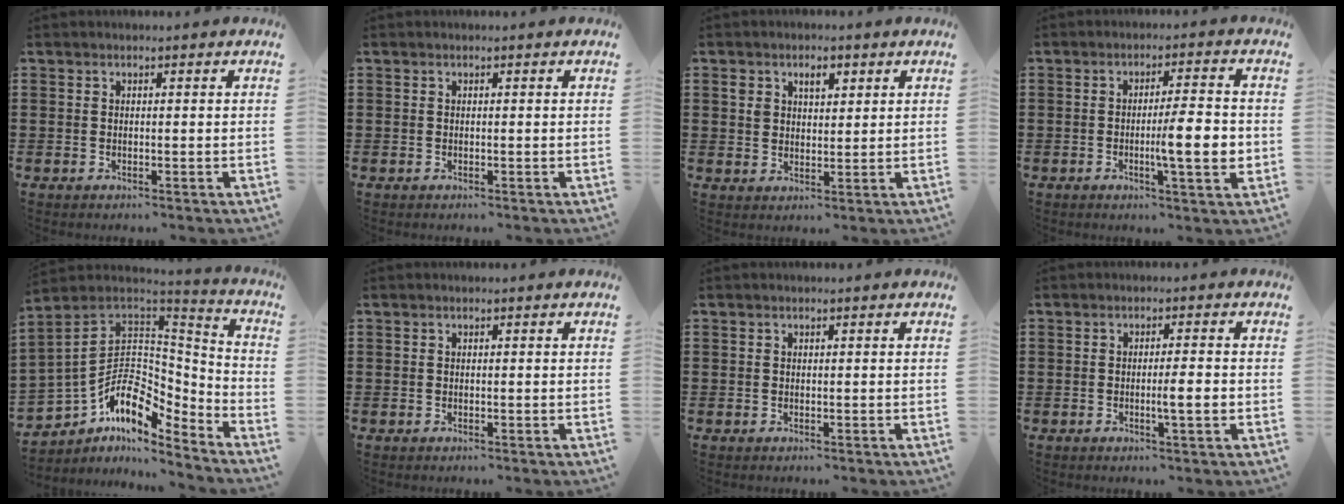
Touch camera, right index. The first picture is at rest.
{"total": 0.0}
{"total": 3.3, "force": [1.7, 2.2, 1.7], "torque": [-0.035, 0.008, 0.027]}
{"total": 7.7, "force": [-1.2, 1.1, 7.5], "torque": [-0.109, -0.008, -0.023]}
{"total": 9.6, "force": [-3.3, 6.5, 6.2], "torque": [-0.120, -0.020, -0.063]}
{"total": 0.0}
{"total": 0.0}
{"total": 3.5, "force": [-0.7, 0.2, 3.4], "torque": [-0.057, -0.004, -0.014]}